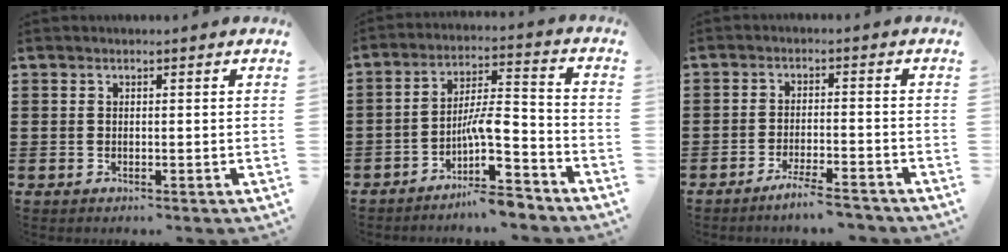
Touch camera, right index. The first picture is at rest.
{"total": 8.6, "force": [-5.6, 2.0, 6.2], "torque": [-0.117, -0.002, -0.107]}
{"total": 4.1, "force": [-3.6, 0.0, 1.9], "torque": [-0.039, -0.006, -0.068]}